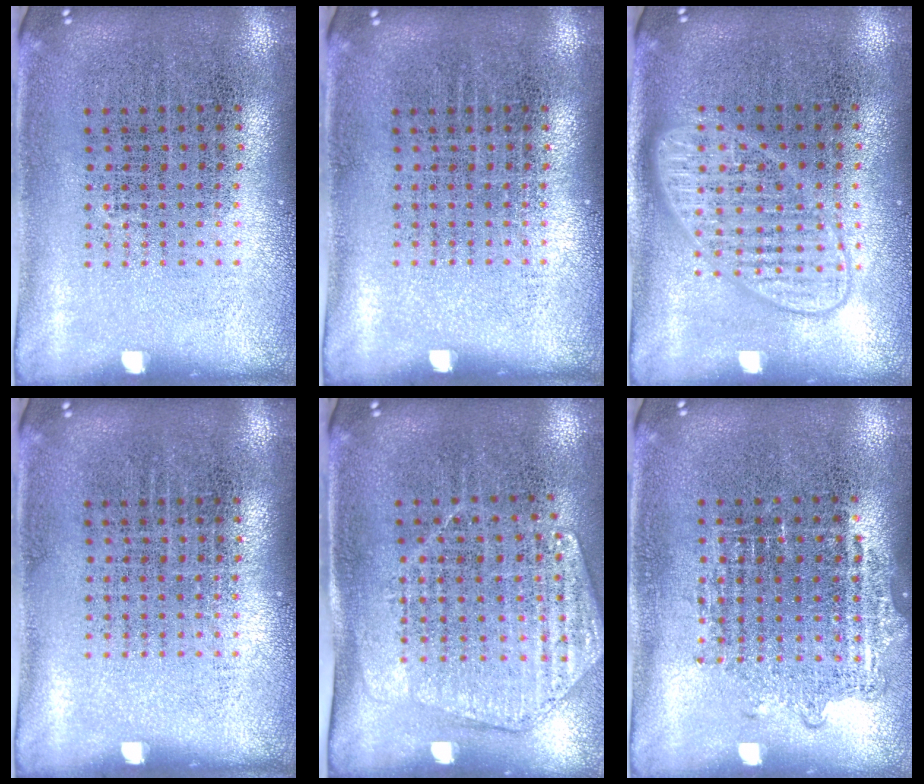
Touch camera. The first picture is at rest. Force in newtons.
{"total": 0.0}
{"total": 1.8, "press": 1.8, "slide": 0.3}
{"total": 0.0}
{"total": 1.6, "press": 1.5, "slide": 0.6}
{"total": 1.0, "press": 0.9, "slide": 0.4}